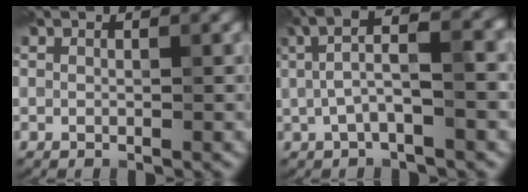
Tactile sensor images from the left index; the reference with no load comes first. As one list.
[{"total": 5.6, "force": [0.9, 1.6, 5.3], "torque": [-0.101, 0.015, 0.006]}]